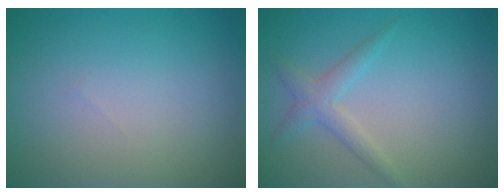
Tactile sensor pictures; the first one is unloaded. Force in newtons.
{"total": 2.0, "press": 2.0, "slide": 0.1}